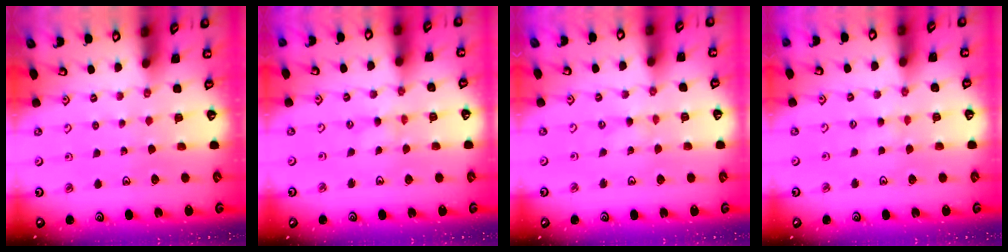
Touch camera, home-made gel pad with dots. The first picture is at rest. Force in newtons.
{"total": 0.9, "press": 0.9, "slide": 0.2}
{"total": 0.0}
{"total": 2.3, "press": 2.3, "slide": 0.3}